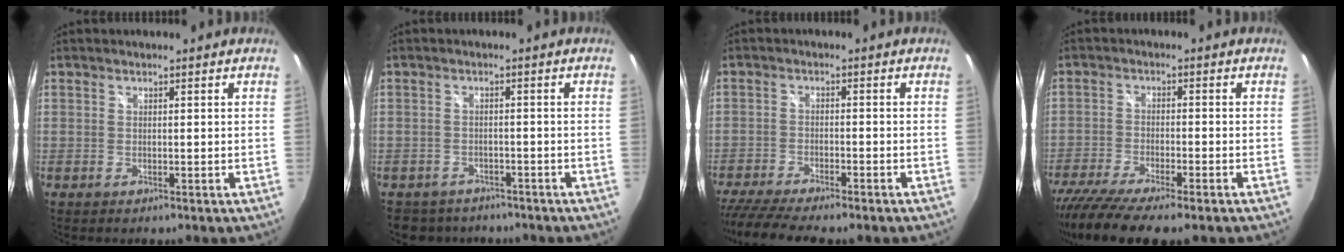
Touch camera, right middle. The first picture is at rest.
{"total": 6.7, "force": [-5.5, 3.6, 1.2], "torque": [-0.035, 0.003, -0.079]}
{"total": 11.6, "force": [-9.9, 1.4, 5.8], "torque": [-0.139, -0.030, -0.165]}
{"total": 11.9, "force": [-9.4, 1.9, 7.1], "torque": [-0.156, -0.048, -0.162]}